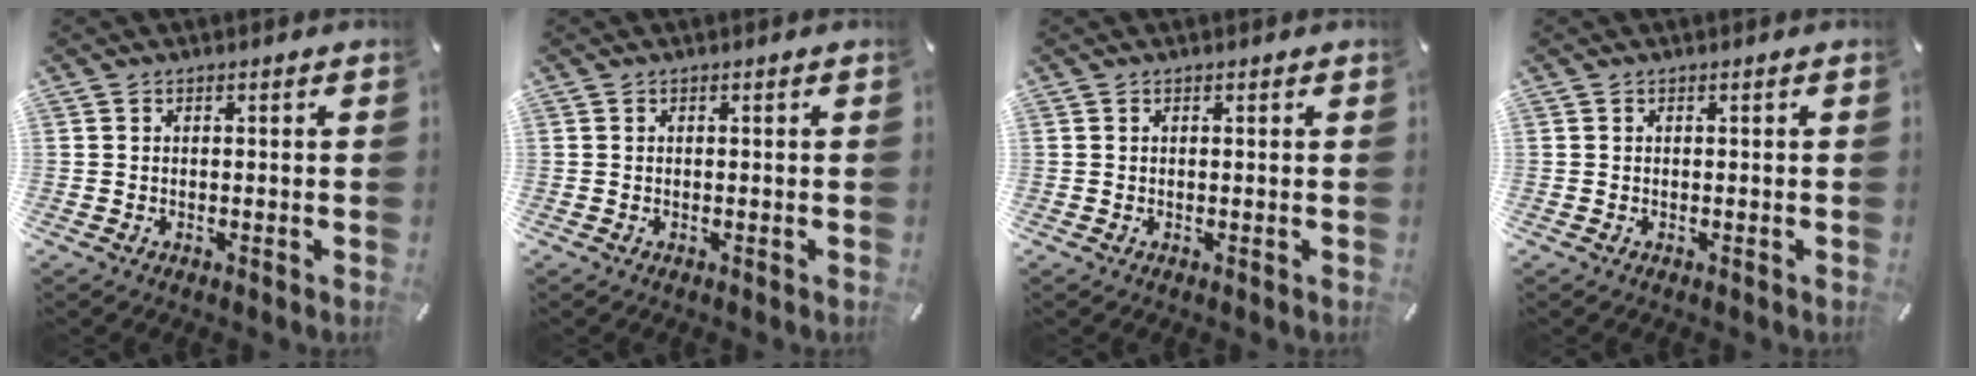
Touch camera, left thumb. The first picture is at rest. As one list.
[{"total": 0.0}, {"total": 0.0}, {"total": 0.0}]